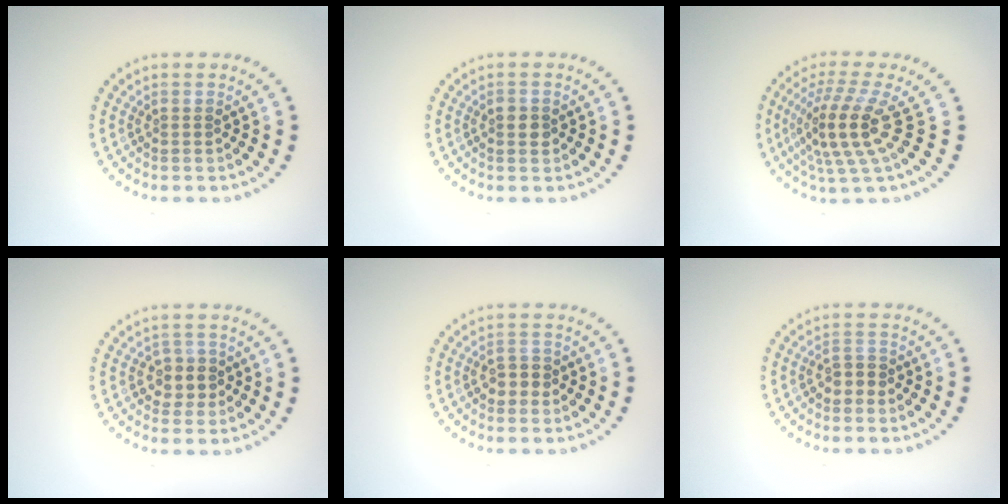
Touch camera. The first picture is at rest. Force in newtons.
{"total": 1.1, "press": 1.1, "slide": 0.1}
{"total": 4.7, "press": 3.7, "slide": 2.8}
{"total": 2.0, "press": 1.9, "slide": 0.8}
{"total": 1.8, "press": 1.8, "slide": 0.2}
{"total": 1.6, "press": 1.5, "slide": 0.6}